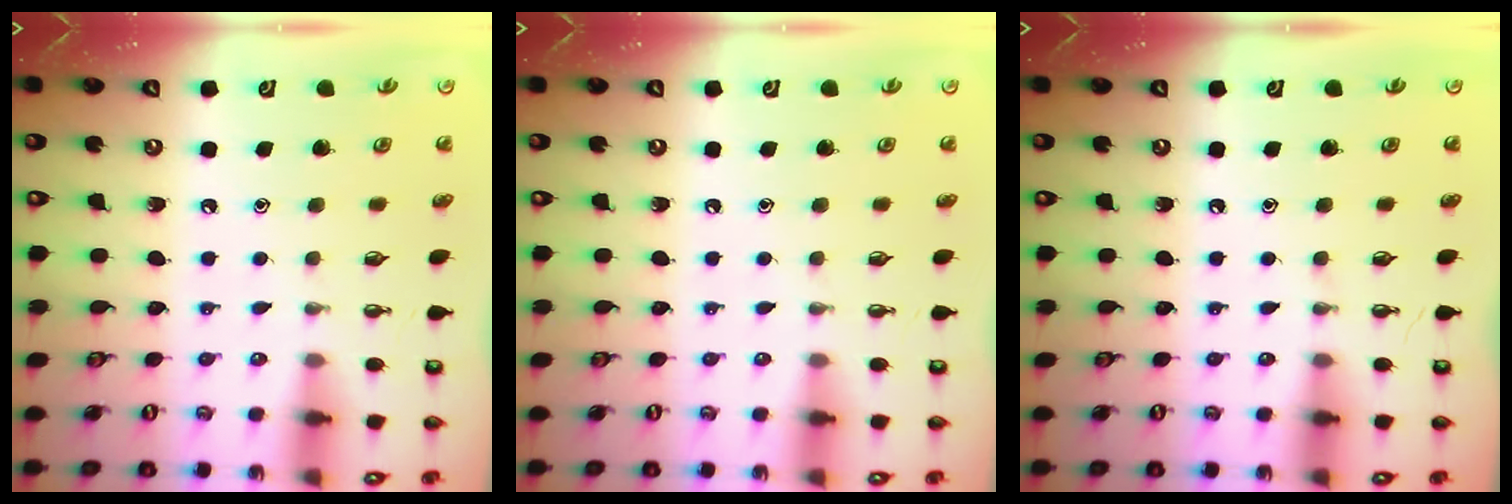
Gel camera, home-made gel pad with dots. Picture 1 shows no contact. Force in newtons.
{"total": 0.0}
{"total": 0.0}